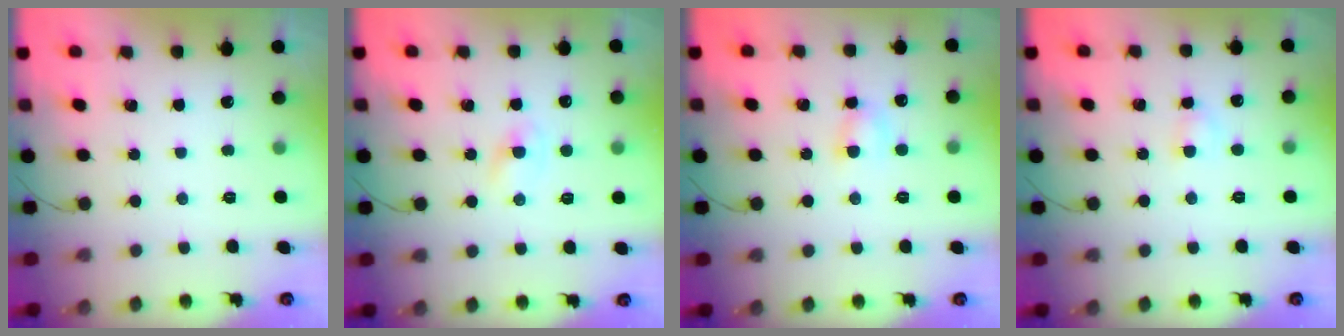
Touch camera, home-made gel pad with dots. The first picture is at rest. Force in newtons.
{"total": 1.8, "press": 1.5, "slide": 0.9}
{"total": 3.8, "press": 3.6, "slide": 1.3}
{"total": 2.6, "press": 2.3, "slide": 1.1}